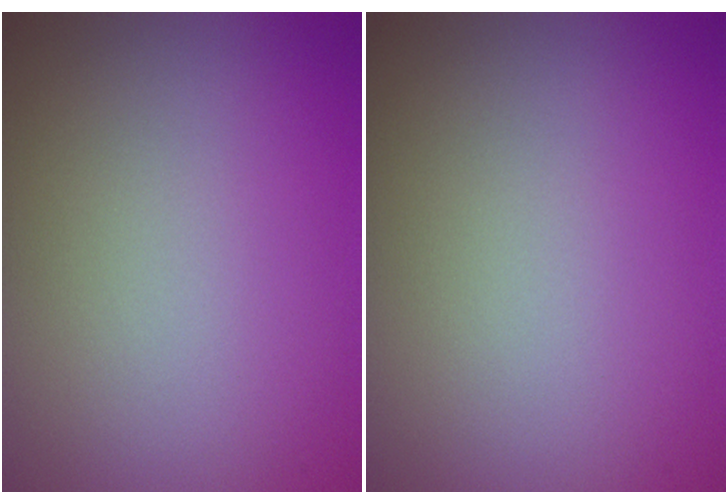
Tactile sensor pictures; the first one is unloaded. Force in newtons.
{"total": 0.0}